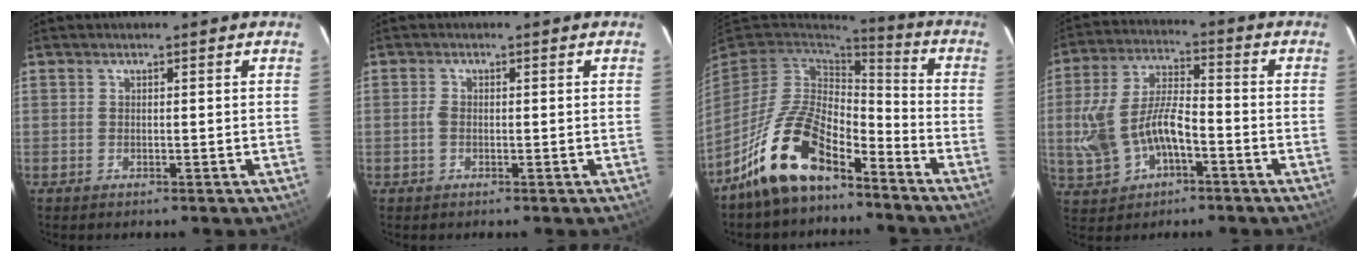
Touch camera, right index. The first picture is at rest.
{"total": 1.4, "force": [-0.4, 0.9, 1.0], "torque": [-0.023, 0.003, -0.009]}
{"total": 15.5, "force": [-10.5, 6.5, 9.3], "torque": [-0.194, 0.005, -0.194]}
{"total": 13.3, "force": [-3.7, 7.0, 10.7], "torque": [-0.233, 0.009, -0.057]}